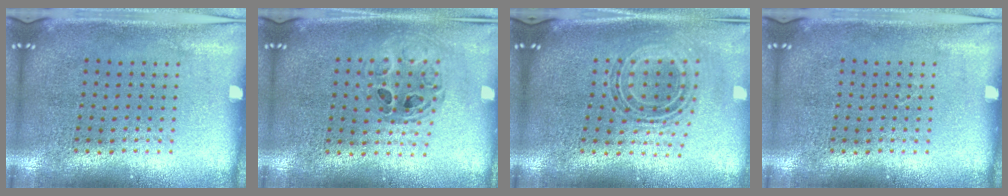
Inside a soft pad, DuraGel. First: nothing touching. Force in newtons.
{"total": 0.8, "press": 0.8, "slide": 0.1}
{"total": 0.9, "press": 0.8, "slide": 0.3}
{"total": 0.0}